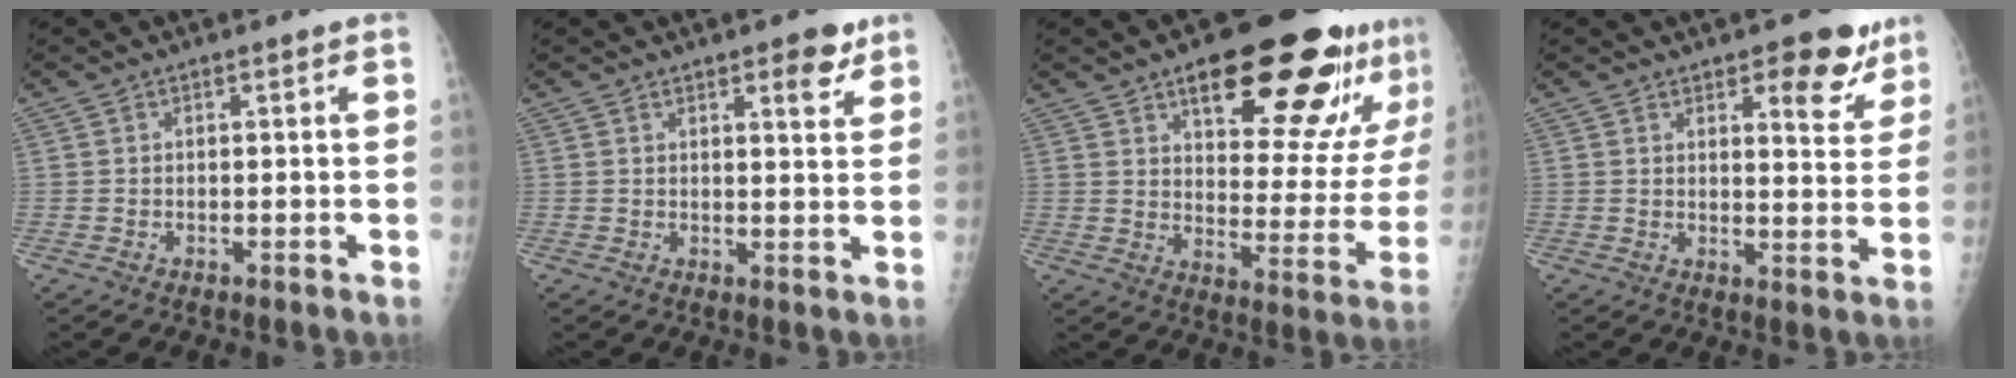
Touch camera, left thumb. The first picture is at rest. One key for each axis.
{"total": 4.7, "fx": 3.0, "fy": 1.8, "fz": 3.2, "tx": -0.026, "ty": -0.017, "tz": 0.037}
{"total": 24.2, "fx": 15.3, "fy": 8.7, "fz": 16.6, "tx": -0.182, "ty": -0.064, "tz": 0.218}
{"total": 8.8, "fx": 5.7, "fy": 3.7, "fz": 5.6, "tx": -0.035, "ty": -0.033, "tz": 0.074}